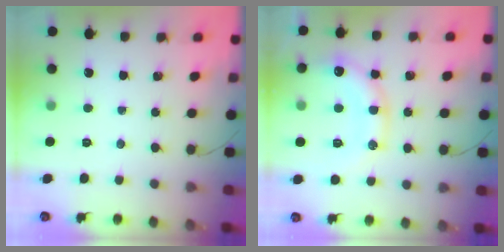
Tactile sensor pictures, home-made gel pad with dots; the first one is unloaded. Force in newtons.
{"total": 15.3, "press": 15.1, "slide": 2.3}